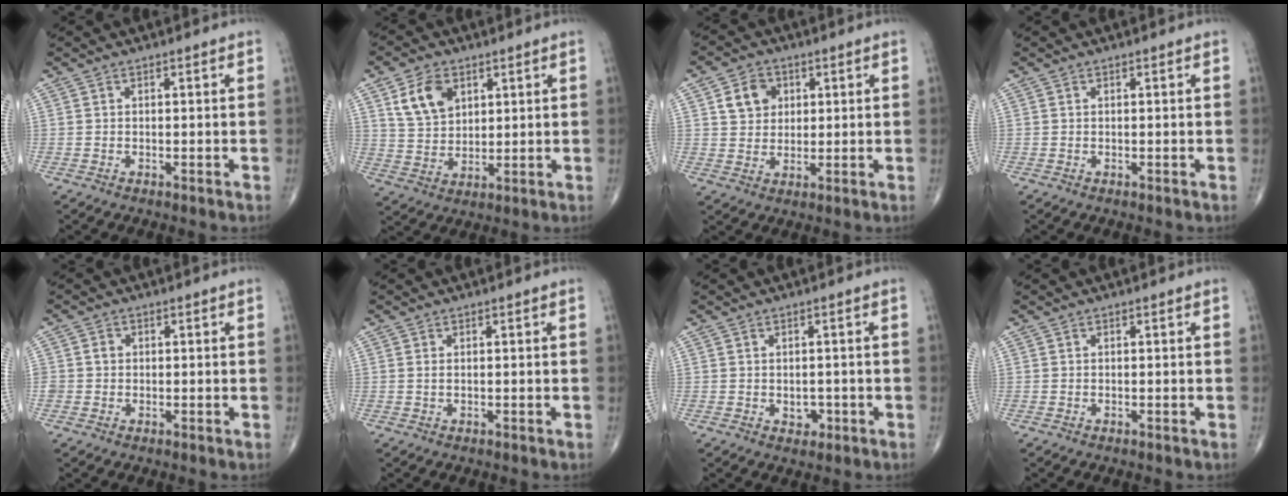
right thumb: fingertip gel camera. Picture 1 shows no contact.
{"total": 8.9, "force": [3.9, 6.0, 5.2], "torque": [-0.076, -0.017, 0.079]}
{"total": 6.5, "force": [2.2, 5.4, 2.9], "torque": [-0.022, -0.007, 0.037]}
{"total": 0.0}
{"total": 2.1, "force": [0.0, 2.0, 0.6], "torque": [0.001, 0.005, 0.000]}
{"total": 0.6, "force": [0.1, 0.3, 0.5], "torque": [-0.013, 0.000, 0.003]}
{"total": 2.3, "force": [-0.6, 1.8, 1.3], "torque": [-0.007, 0.002, -0.003]}
{"total": 0.0}